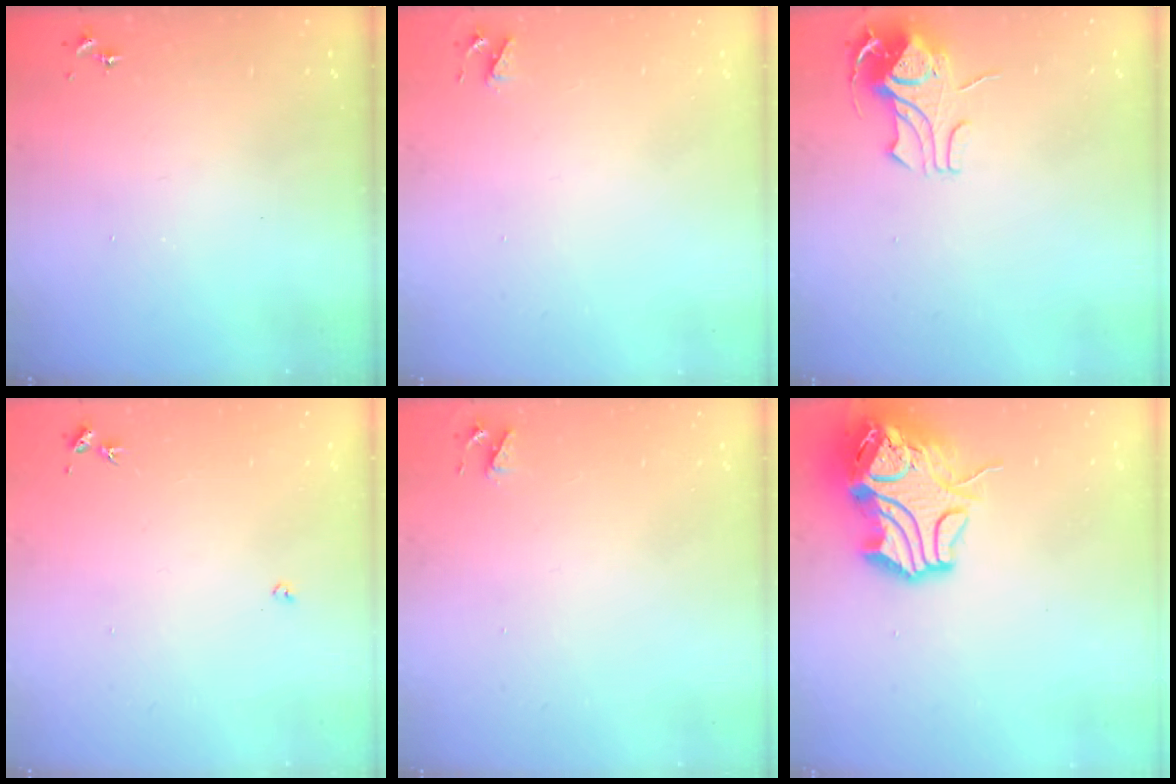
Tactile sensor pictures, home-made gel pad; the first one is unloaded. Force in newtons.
{"total": 4.1, "press": 4.0, "slide": 0.7}
{"total": 8.9, "press": 8.9, "slide": 0.7}
{"total": 2.7, "press": 2.7, "slide": 0.5}
{"total": 4.1, "press": 4.0, "slide": 0.7}
{"total": 17.6, "press": 17.4, "slide": 2.5}